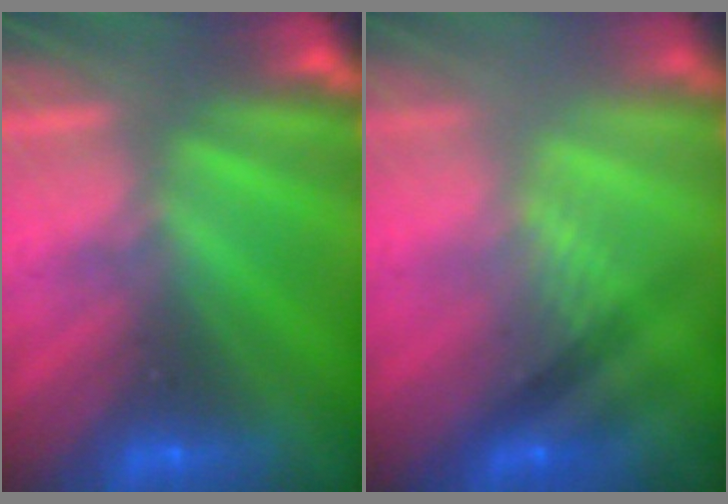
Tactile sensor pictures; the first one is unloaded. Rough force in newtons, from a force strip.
{"total": 2.2}